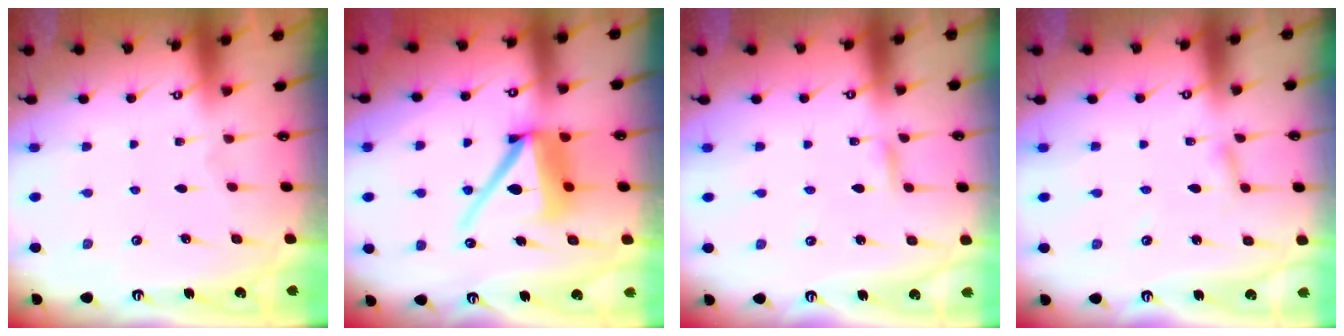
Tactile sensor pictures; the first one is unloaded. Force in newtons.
{"total": 12.9, "press": 12.8, "slide": 1.5}
{"total": 1.9, "press": 1.9, "slide": 0.1}
{"total": 2.7, "press": 2.7, "slide": 0.3}